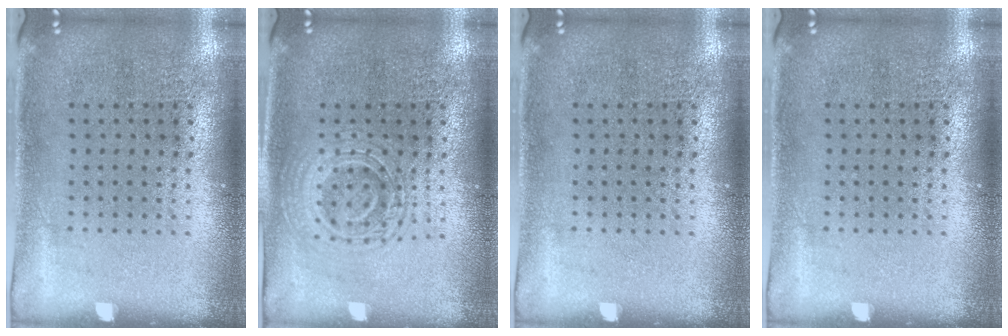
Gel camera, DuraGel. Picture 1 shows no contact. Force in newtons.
{"total": 2.9, "press": 2.8, "slide": 0.6}
{"total": 0.0}
{"total": 0.0}